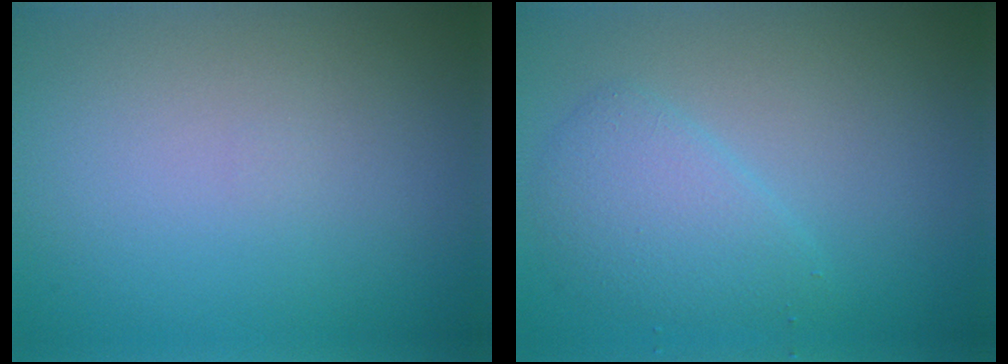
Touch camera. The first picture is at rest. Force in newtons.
{"total": 3.0, "press": 3.0, "slide": 0.2}